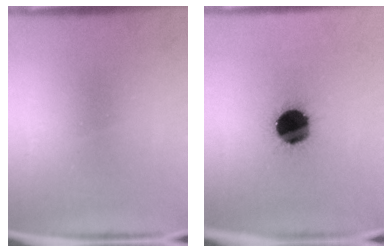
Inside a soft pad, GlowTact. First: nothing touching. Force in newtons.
{"total": 16.5}